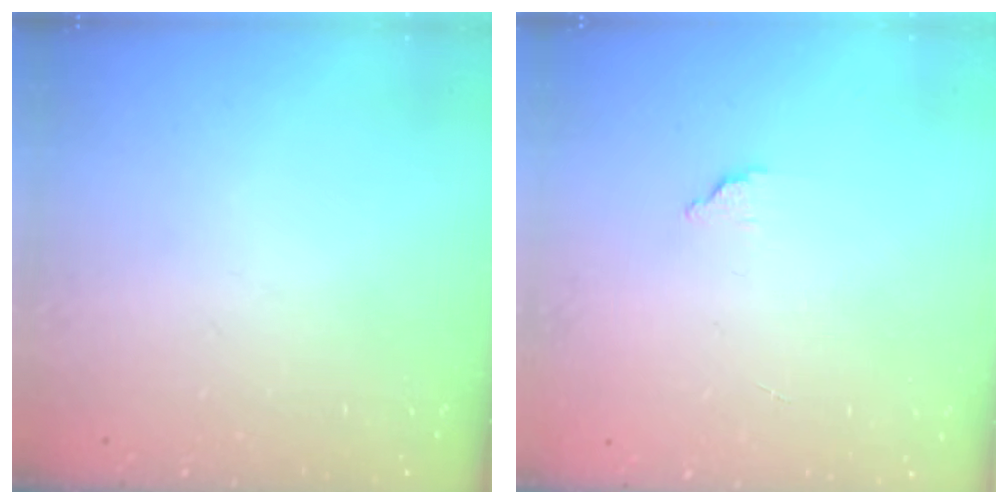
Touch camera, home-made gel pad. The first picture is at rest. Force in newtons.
{"total": 1.5, "press": 1.5, "slide": 0.1}